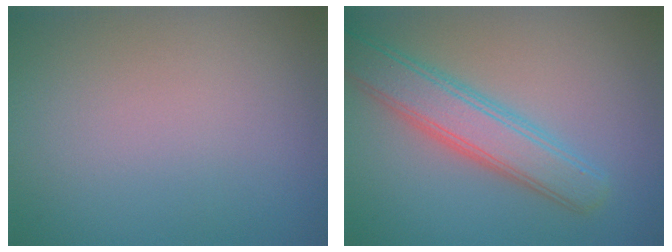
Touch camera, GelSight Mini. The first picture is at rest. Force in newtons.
{"total": 5.0, "press": 5.0, "slide": 0.2}